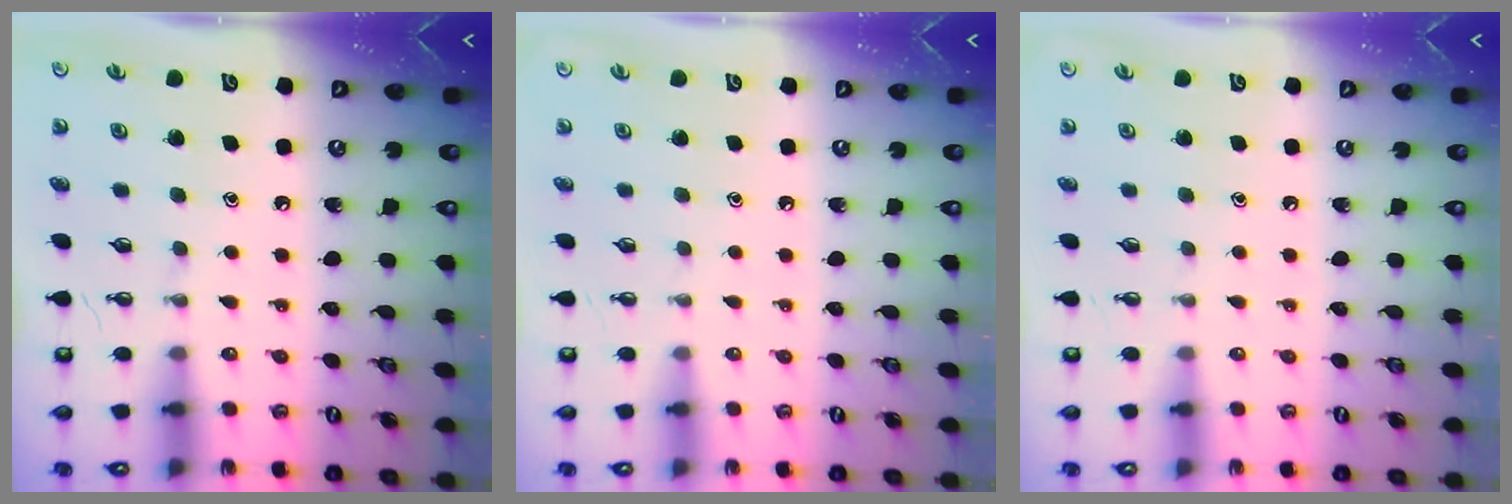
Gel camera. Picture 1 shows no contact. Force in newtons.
{"total": 0.0}
{"total": 0.0}